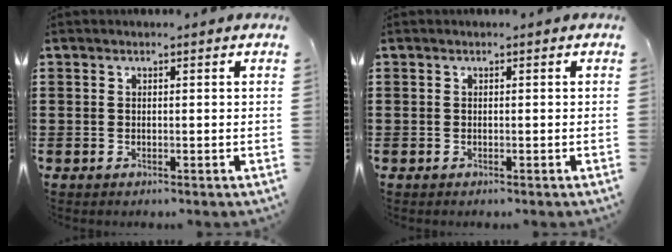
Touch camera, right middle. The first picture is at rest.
{"total": 0.0}